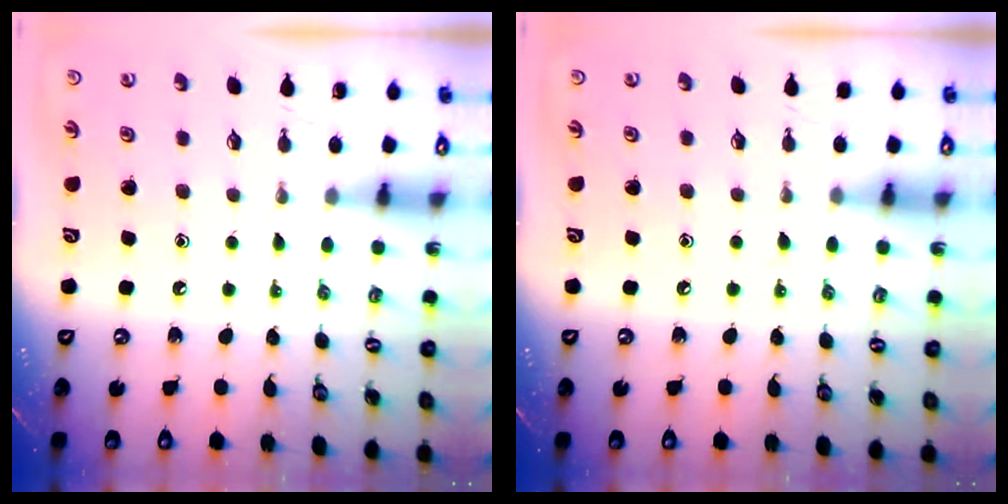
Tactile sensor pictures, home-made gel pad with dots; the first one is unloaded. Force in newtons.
{"total": 3.8, "press": 3.7, "slide": 0.6}